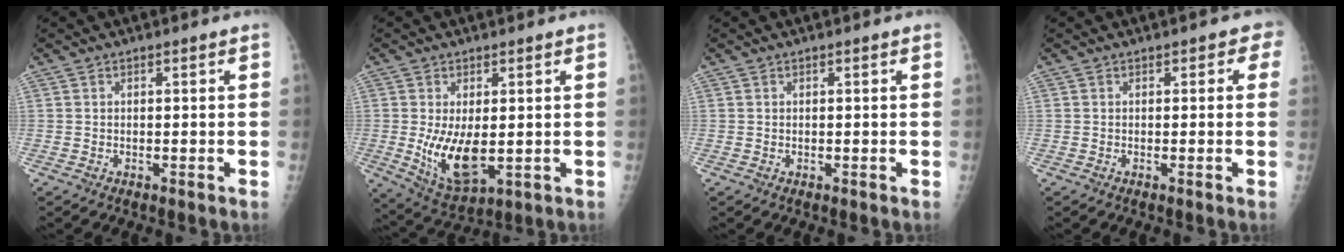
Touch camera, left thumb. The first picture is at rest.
{"total": 9.7, "force": [-0.7, 4.9, 8.4], "torque": [-0.139, -0.025, 0.007]}
{"total": 0.0}
{"total": 1.9, "force": [0.6, 1.3, 1.2], "torque": [0.009, 0.005, -0.002]}